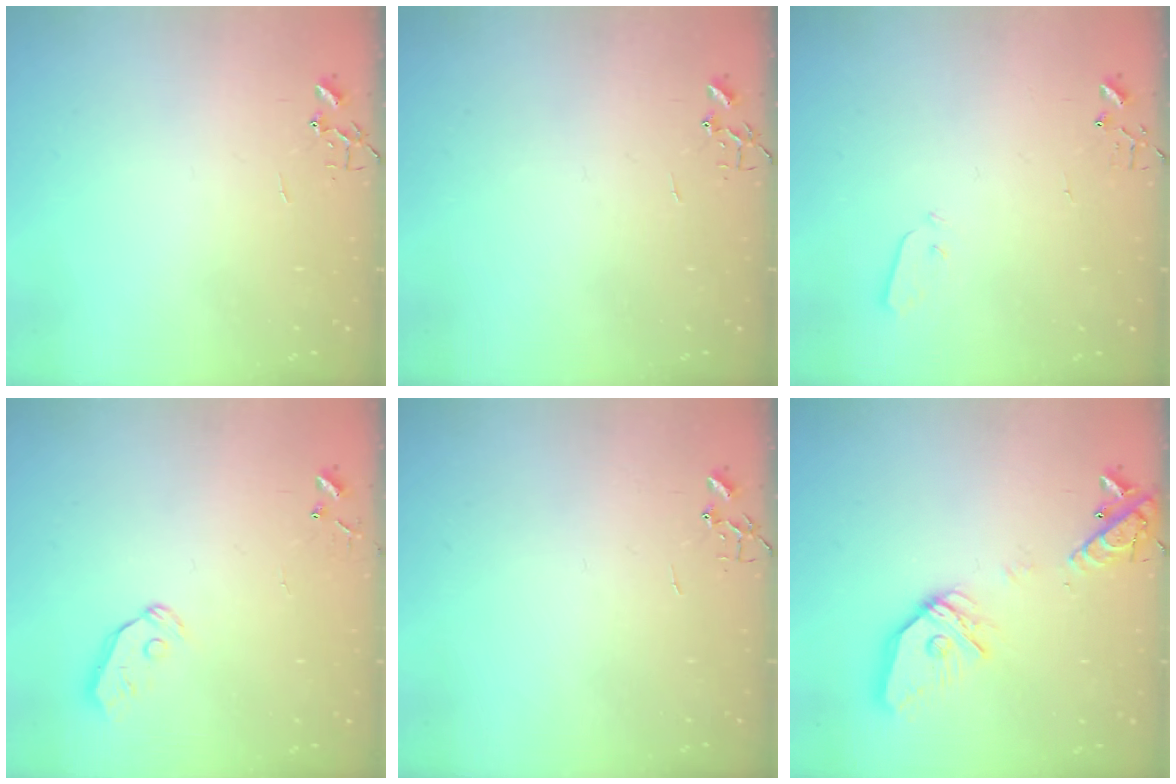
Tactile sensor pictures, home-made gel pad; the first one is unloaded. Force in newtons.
{"total": 0.0}
{"total": 3.0, "press": 2.9, "slide": 0.3}
{"total": 5.3, "press": 5.3, "slide": 0.4}
{"total": 0.0}
{"total": 17.0, "press": 16.8, "slide": 2.6}